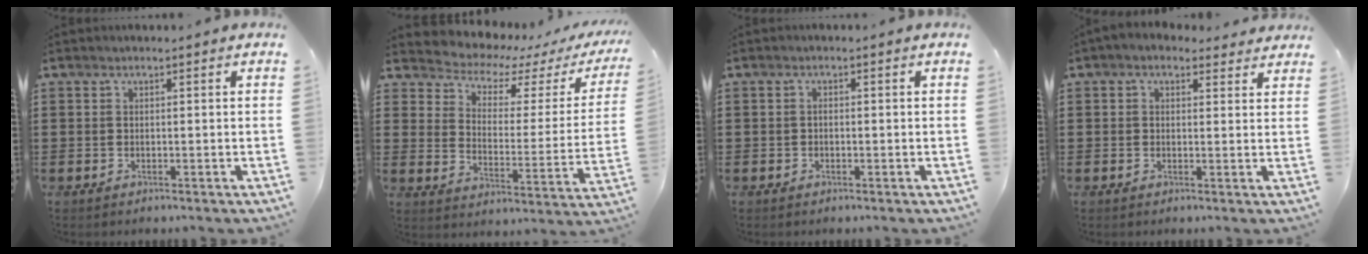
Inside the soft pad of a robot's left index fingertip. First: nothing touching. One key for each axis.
{"total": 4.0, "fx": 3.6, "fy": 1.4, "fz": 0.9, "tx": -0.047, "ty": -0.035, "tz": 0.055}
{"total": 0.6, "fx": -0.4, "fy": 0.4, "fz": 0.4, "tx": -0.008, "ty": 0.000, "tz": -0.008}
{"total": 1.9, "fx": 1.4, "fy": 1.1, "fz": 0.7, "tx": -0.012, "ty": -0.001, "tz": 0.023}